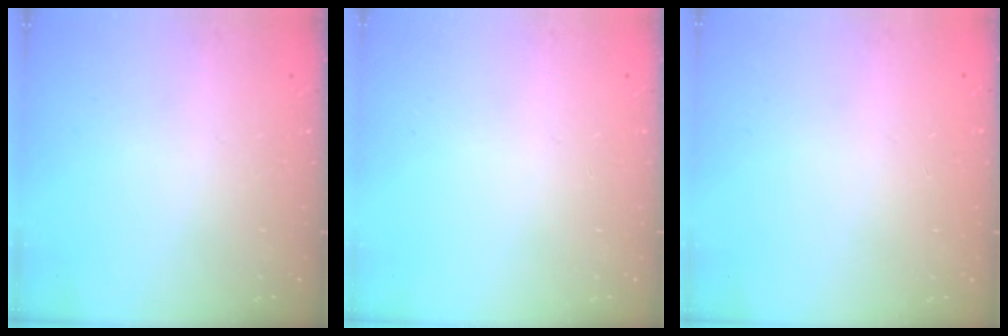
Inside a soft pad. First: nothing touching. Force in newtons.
{"total": 0.0}
{"total": 0.0}